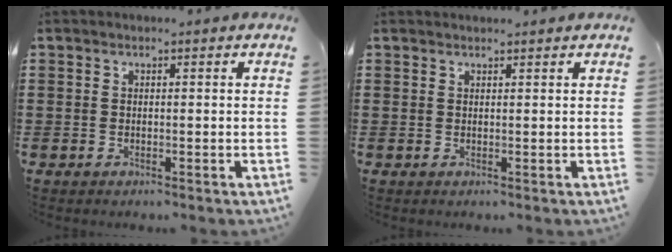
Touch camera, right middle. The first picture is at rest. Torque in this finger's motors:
{"motor_torque": [-0.02, -0.02, 0.05, 0.00]}